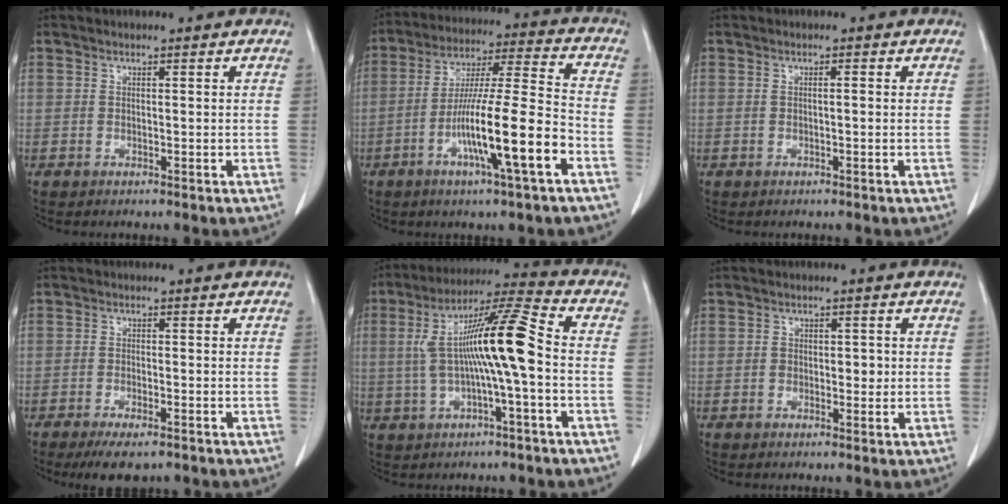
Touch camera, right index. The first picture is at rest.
{"total": 14.9, "force": [-5.8, 0.0, 13.7], "torque": [-0.248, -0.003, -0.102]}
{"total": 0.6, "force": [0.0, 0.0, 0.6], "torque": [-0.012, 0.002, 0.001]}
{"total": 5.5, "force": [-4.1, 1.6, 3.4], "torque": [-0.050, -0.008, -0.061]}
{"total": 13.1, "force": [-0.3, 0.5, 13.1], "torque": [-0.239, 0.026, -0.010]}
{"total": 2.2, "force": [0.0, 1.5, 1.6], "torque": [-0.023, 0.005, 0.001]}